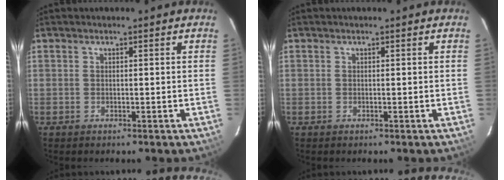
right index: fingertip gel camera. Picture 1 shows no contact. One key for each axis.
{"total": 0.0}